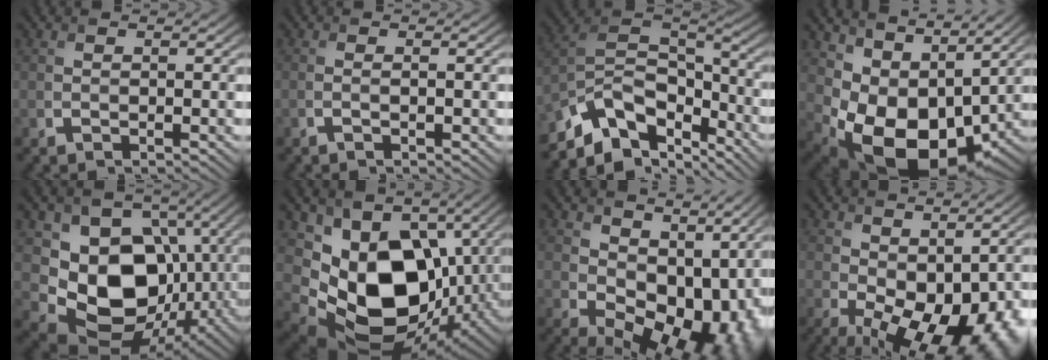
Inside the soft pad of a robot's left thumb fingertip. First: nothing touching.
{"total": 1.1, "force": [-0.4, 0.1, 1.0], "torque": [-0.019, 0.001, -0.011]}
{"total": 11.6, "force": [-7.5, 5.7, 6.9], "torque": [-0.145, -0.002, -0.152]}
{"total": 11.6, "force": [2.1, 7.9, 8.3], "torque": [-0.154, -0.033, 0.051]}
{"total": 13.1, "force": [-0.3, 10.2, 8.2], "torque": [-0.144, -0.034, -0.001]}
{"total": 16.2, "force": [0.2, 11.8, 11.1], "torque": [-0.228, -0.055, 0.025]}
{"total": 12.3, "force": [3.1, 8.2, 8.6], "torque": [-0.124, -0.011, 0.069]}
{"total": 12.9, "force": [-1.3, 7.7, 10.3], "torque": [-0.149, -0.028, 0.010]}